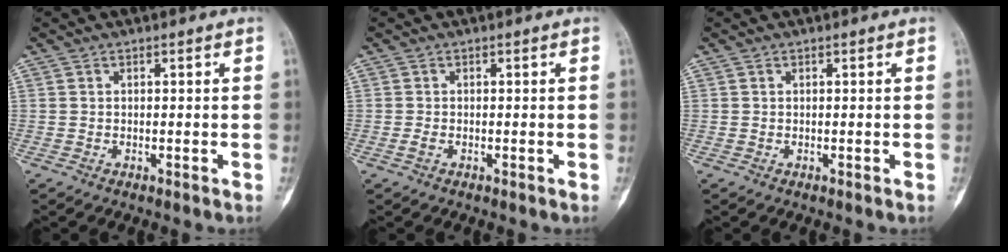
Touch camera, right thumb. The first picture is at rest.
{"total": 0.9, "force": [-0.4, 0.5, 0.7], "torque": [-0.020, -0.002, -0.008]}
{"total": 0.0}